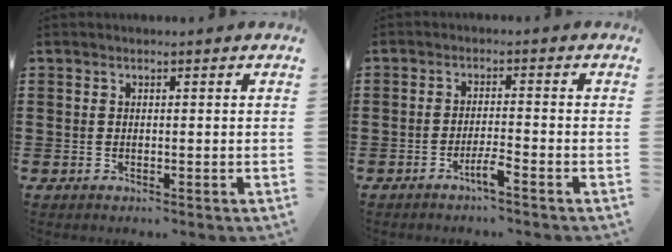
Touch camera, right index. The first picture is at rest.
{"total": 3.0, "force": [-2.2, 0.0, 2.1], "torque": [-0.043, 0.000, -0.043]}